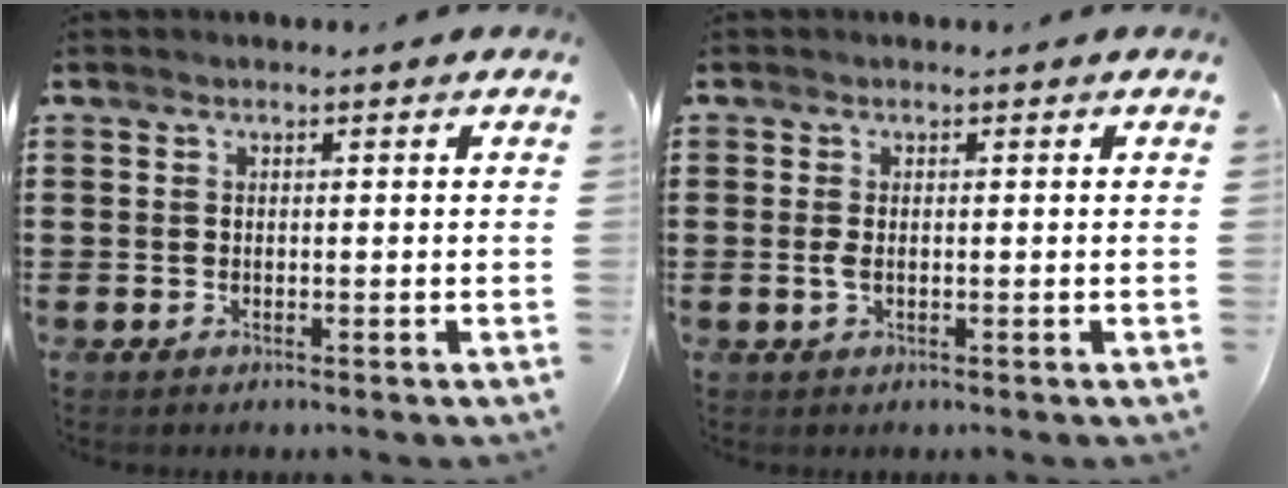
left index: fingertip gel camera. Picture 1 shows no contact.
{"total": 1.3, "force": [0.0, 0.5, 1.2], "torque": [-0.031, -0.002, -0.003]}